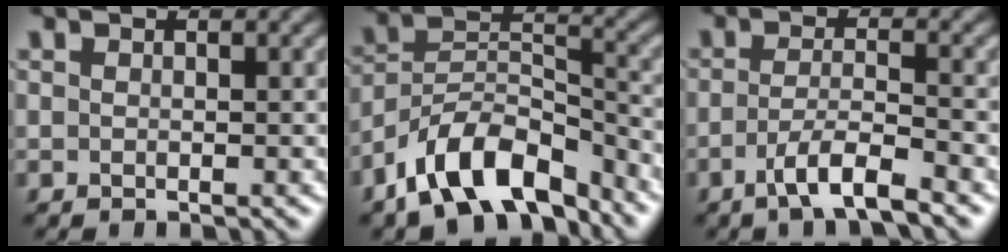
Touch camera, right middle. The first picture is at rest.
{"total": 9.5, "force": [-6.5, 4.5, 5.2], "torque": [-0.084, 0.006, -0.130]}
{"total": 3.8, "force": [-2.2, 0.7, 3.0], "torque": [-0.059, 0.002, -0.048]}